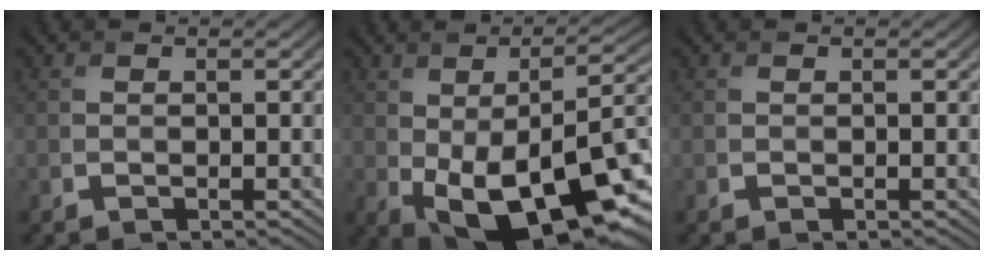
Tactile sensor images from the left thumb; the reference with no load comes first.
{"total": 16.9, "force": [-3.6, 7.9, 14.5], "torque": [-0.228, -0.015, -0.049]}
{"total": 0.0}